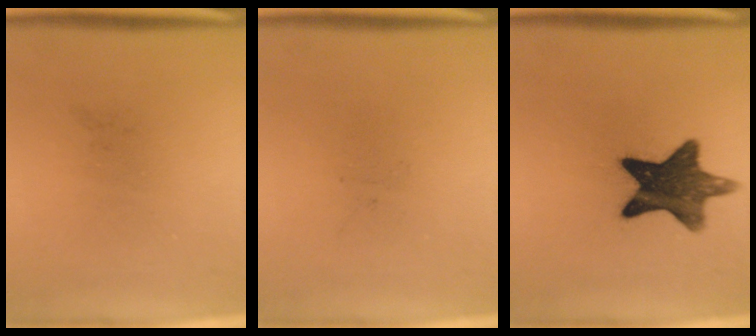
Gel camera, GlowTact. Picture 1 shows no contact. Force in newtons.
{"total": 0.0}
{"total": 12.4}